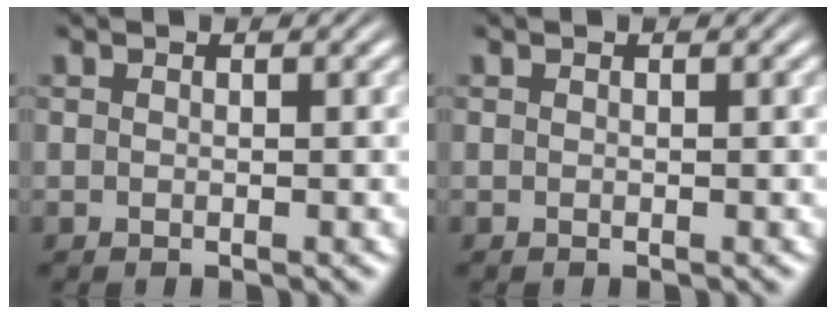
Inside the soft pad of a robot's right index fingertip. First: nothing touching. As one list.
[{"total": 0.0}]